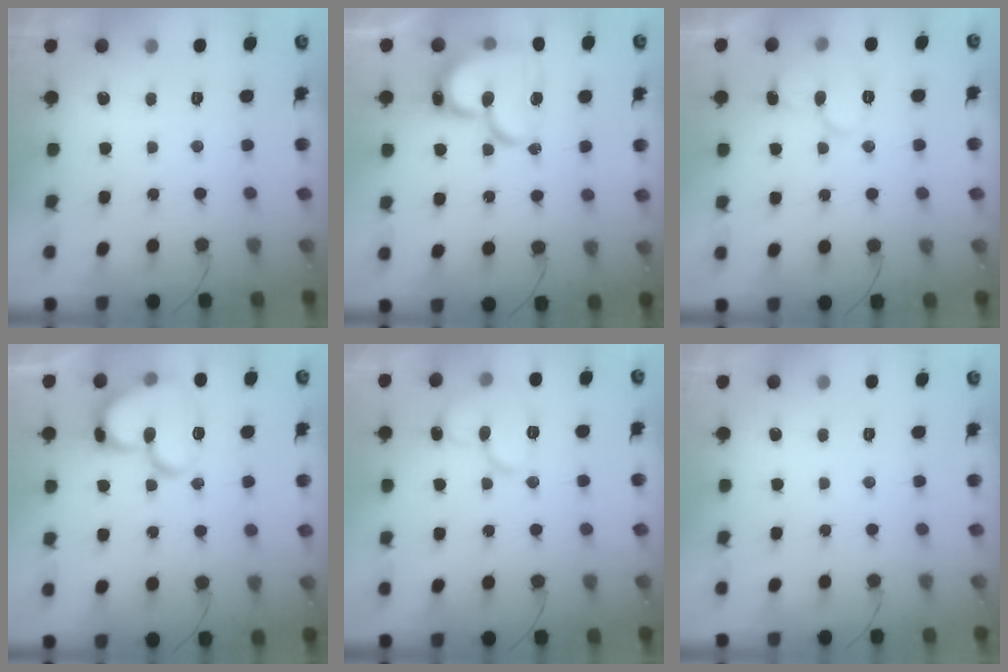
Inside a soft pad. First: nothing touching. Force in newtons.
{"total": 21.3, "press": 21.3, "slide": 1.9}
{"total": 10.9, "press": 10.8, "slide": 1.2}
{"total": 17.7, "press": 17.6, "slide": 1.8}
{"total": 12.1, "press": 12.0, "slide": 1.7}
{"total": 0.0}